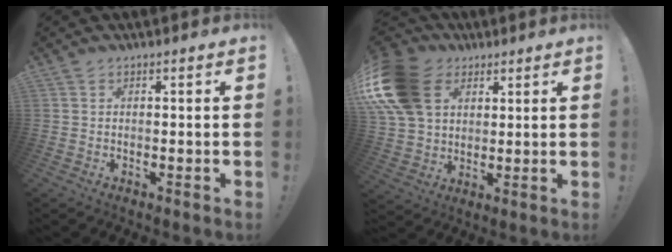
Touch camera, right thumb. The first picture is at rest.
{"total": 20.4, "force": [6.7, 15.1, 12.0], "torque": [-0.231, -0.017, 0.126]}